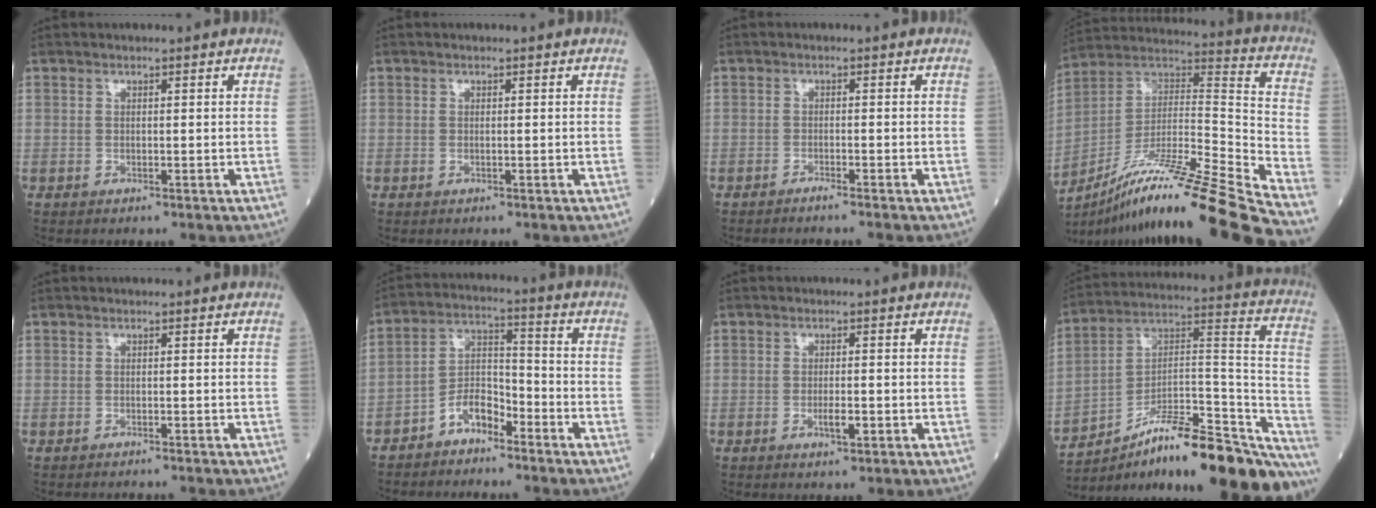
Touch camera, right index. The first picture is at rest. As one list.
[{"total": 0.0}, {"total": 1.7, "force": [-1.5, -0.4, 0.8], "torque": [-0.013, 0.002, -0.024]}, {"total": 25.2, "force": [-19.8, -1.8, 15.5], "torque": [-0.240, -0.012, -0.347]}, {"total": 2.3, "force": [-2.2, 0.0, 0.4], "torque": [-0.006, -0.004, -0.030]}, {"total": 6.2, "force": [-4.5, 2.7, 3.3], "torque": [-0.061, 0.013, -0.090]}, {"total": 2.1, "force": [-0.8, 0.5, 1.9], "torque": [-0.033, 0.000, -0.014]}, {"total": 27.8, "force": [-21.7, 5.1, 16.5], "torque": [-0.169, 0.033, -0.326]}]